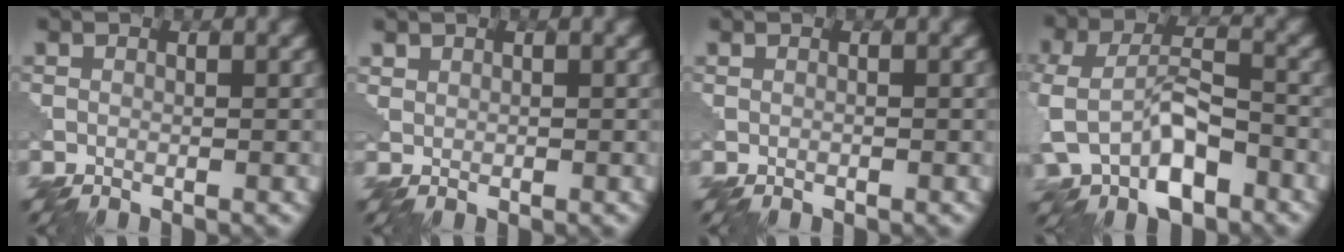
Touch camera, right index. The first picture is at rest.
{"total": 0.8, "force": [0.6, 0.6, 0.2], "torque": [-0.003, 0.001, 0.014]}
{"total": 0.0}
{"total": 7.2, "force": [-2.8, 4.1, 5.2], "torque": [-0.110, -0.002, -0.055]}